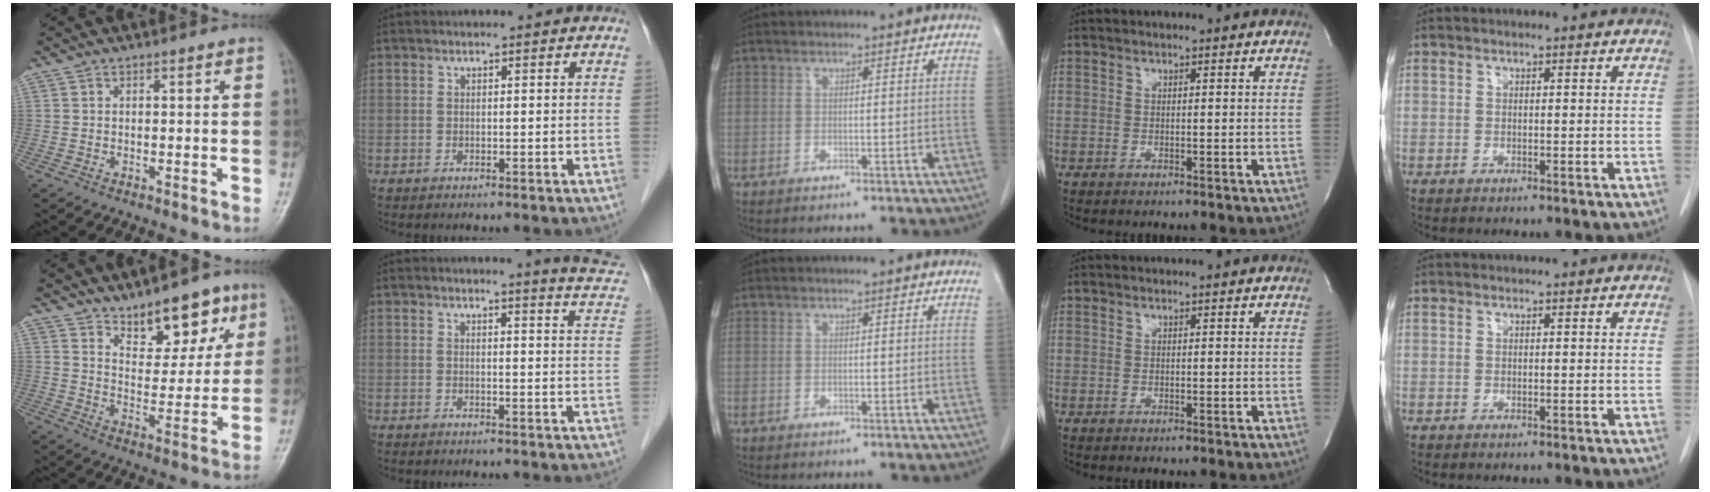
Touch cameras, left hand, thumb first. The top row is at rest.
{"thumb": {"total": 11.3, "force": [7.3, 5.5, 6.6], "torque": [-0.056, -0.049, 0.117]}, "index": {"total": 7.2, "force": [6.8, -0.5, 2.1], "torque": [-0.022, -0.048, 0.050]}}